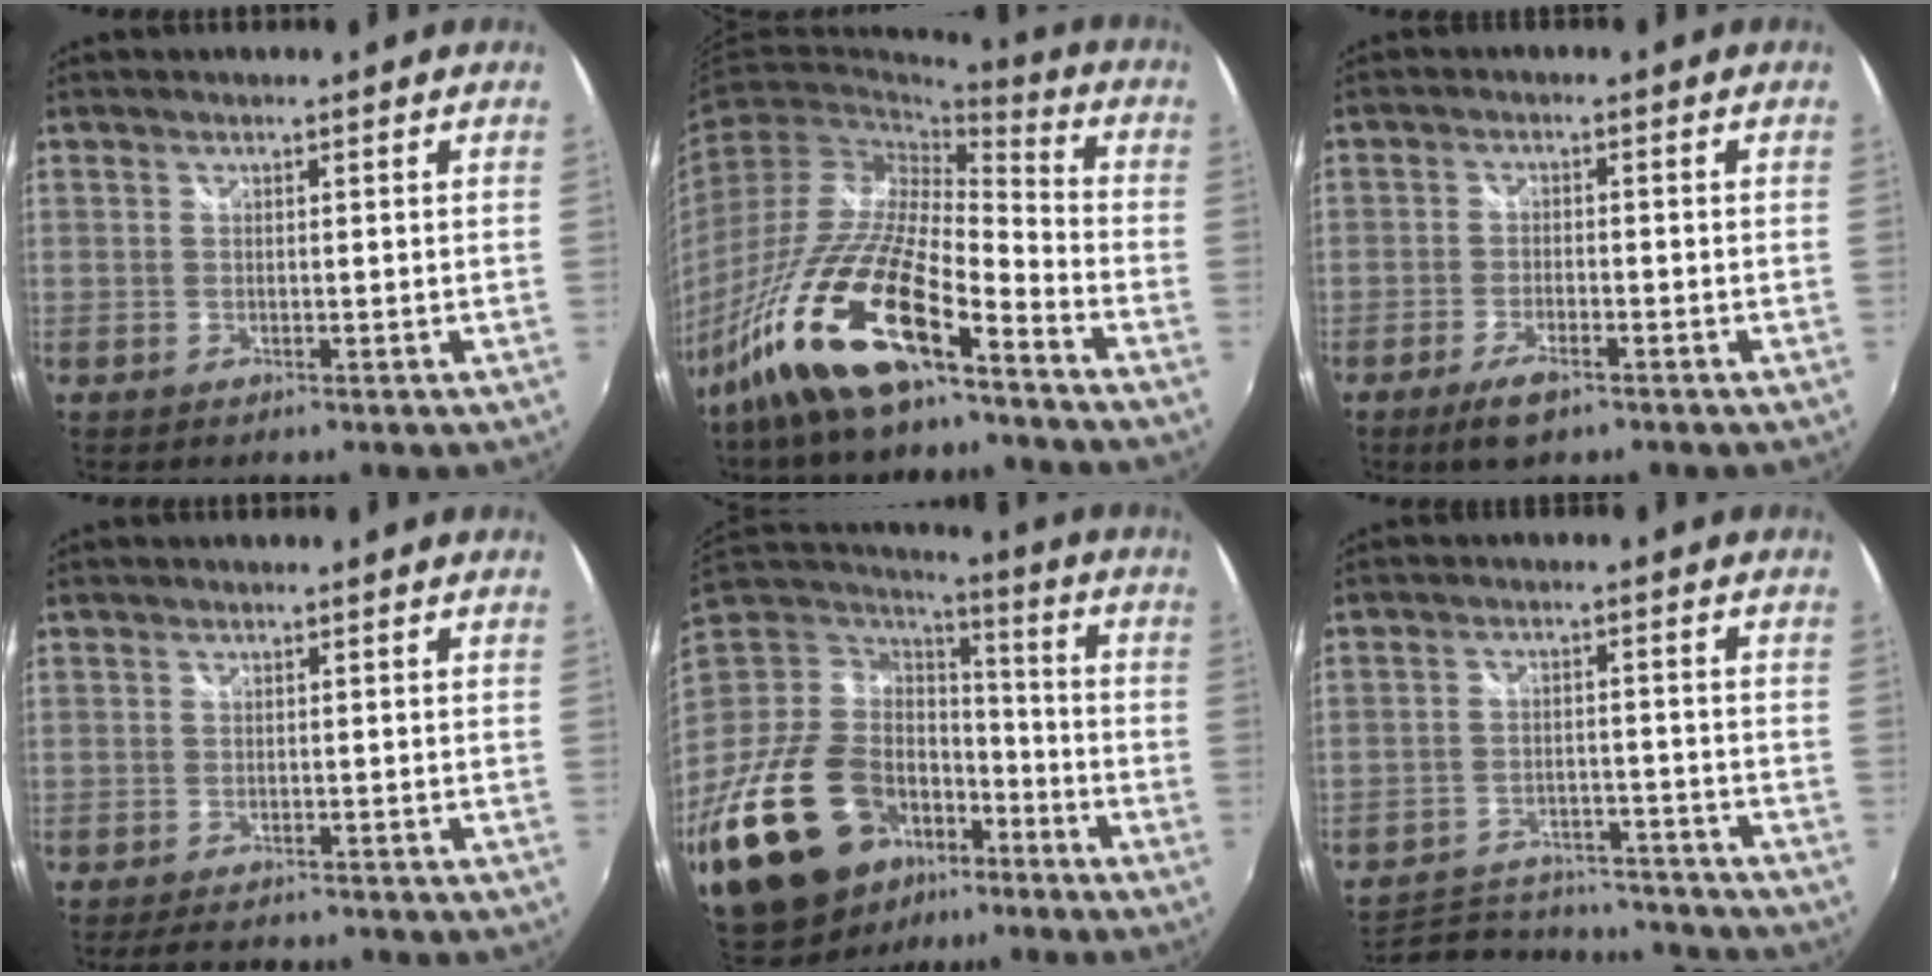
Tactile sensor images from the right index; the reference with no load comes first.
{"total": 17.6, "force": [-12.0, 3.7, 12.3], "torque": [-0.253, -0.004, -0.240]}
{"total": 5.1, "force": [-3.4, 1.7, 3.3], "torque": [-0.082, -0.008, -0.064]}
{"total": 4.3, "force": [-3.6, 2.1, 1.3], "torque": [-0.028, -0.004, -0.057]}
{"total": 26.5, "force": [-14.6, 15.7, 15.6], "torque": [-0.336, -0.012, -0.242]}
{"total": 18.6, "force": [-16.2, 7.1, 5.6], "torque": [-0.133, 0.023, -0.205]}